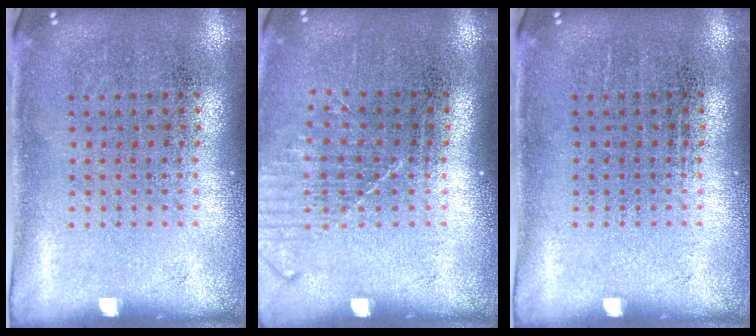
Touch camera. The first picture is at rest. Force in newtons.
{"total": 1.2, "press": 1.0, "slide": 0.6}
{"total": 0.0}